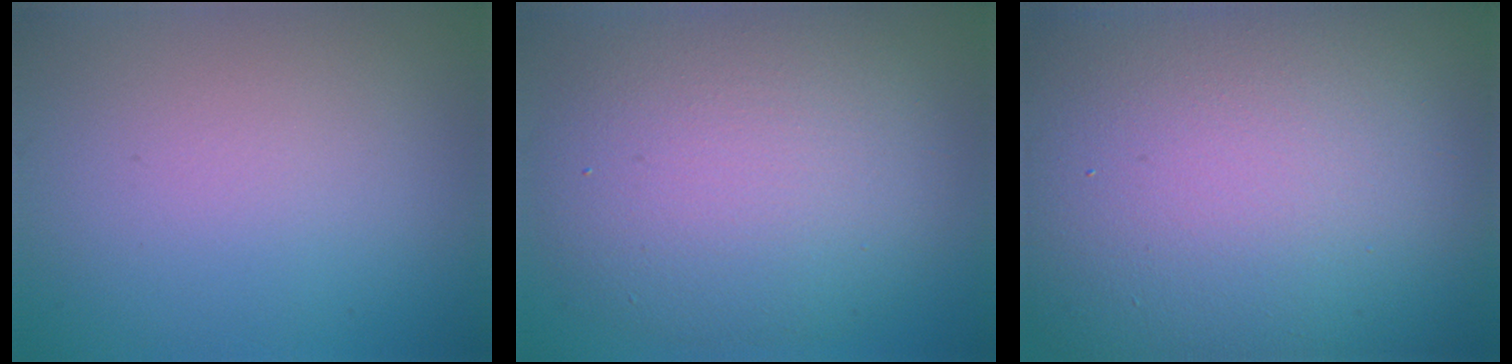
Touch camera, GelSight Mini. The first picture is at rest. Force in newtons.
{"total": 9.5, "press": 9.5, "slide": 0.3}
{"total": 22.1, "press": 22.1, "slide": 1.1}